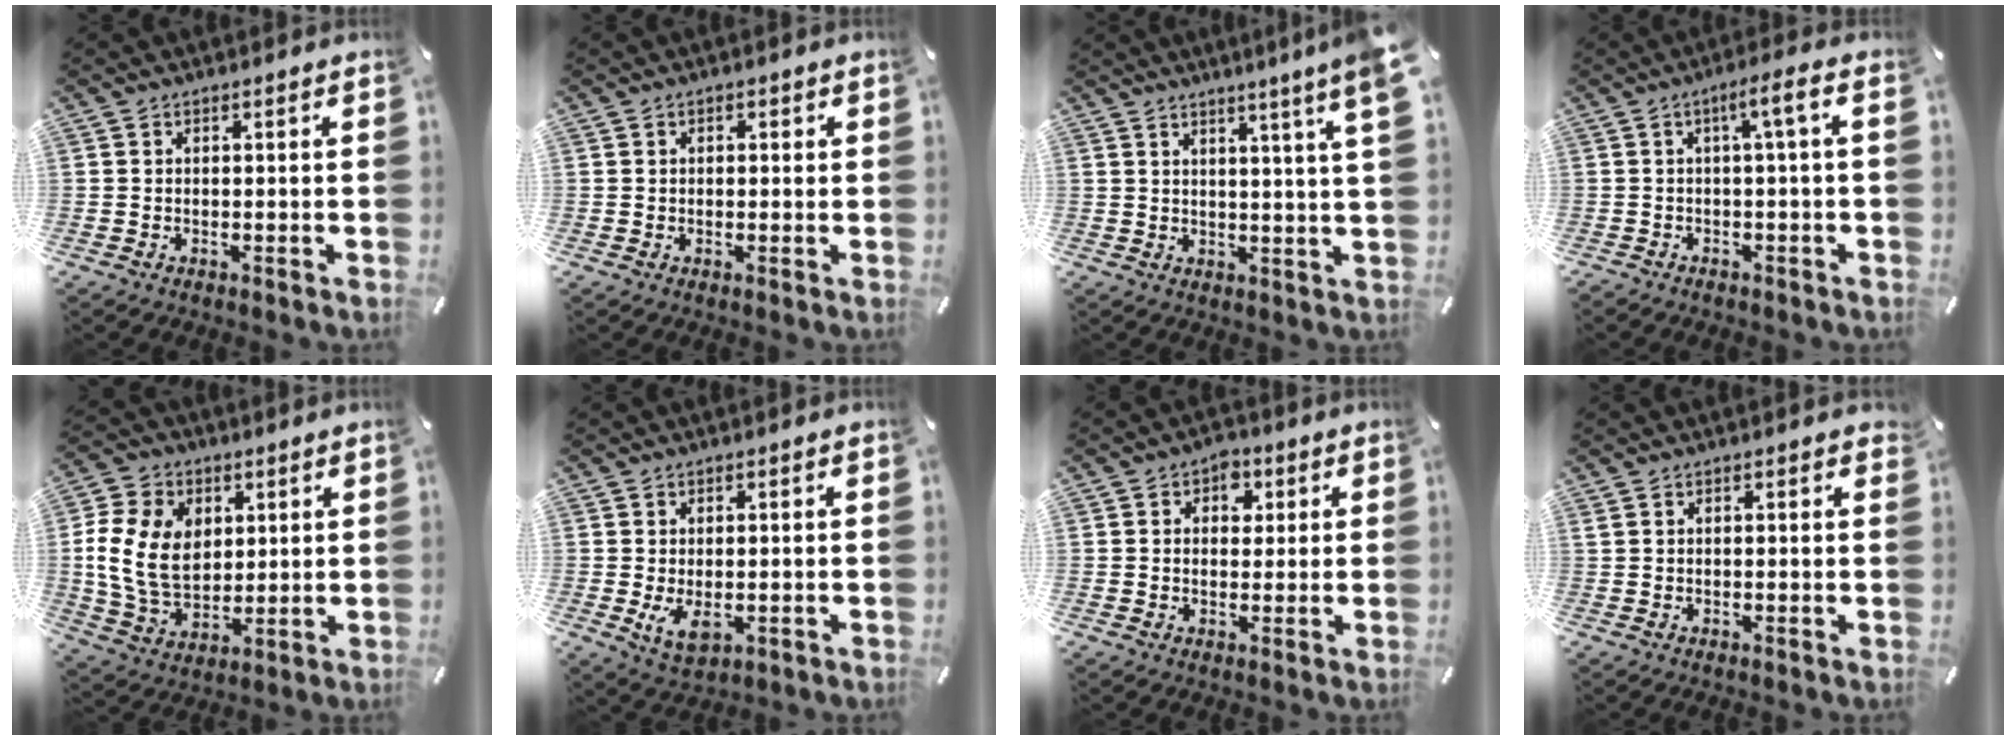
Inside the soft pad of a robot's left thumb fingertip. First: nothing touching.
{"total": 1.0, "force": [0.1, 0.9, 0.3], "torque": [-0.006, 0.006, 0.000]}
{"total": 7.3, "force": [4.5, -0.6, 5.8], "torque": [-0.089, -0.031, 0.069]}
{"total": 5.5, "force": [0.1, 0.7, 5.4], "torque": [-0.104, 0.007, -0.004]}
{"total": 14.2, "force": [2.2, 11.0, 8.8], "torque": [-0.197, 0.011, 0.040]}
{"total": 4.9, "force": [-0.5, 3.0, 3.8], "torque": [-0.076, -0.011, -0.014]}
{"total": 5.0, "force": [2.2, 3.7, 2.6], "torque": [-0.020, -0.006, 0.030]}
{"total": 0.9, "force": [0.6, 0.2, 0.6], "torque": [-0.013, 0.000, 0.010]}